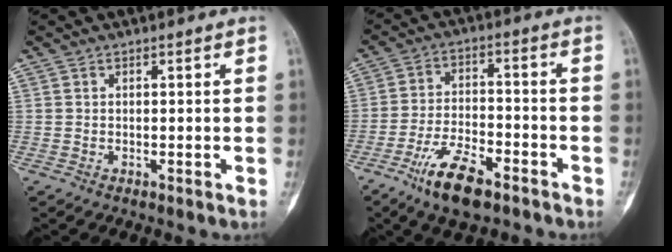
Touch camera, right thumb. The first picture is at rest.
{"total": 11.2, "force": [-7.2, 4.4, 7.4], "torque": [-0.129, 0.033, -0.131]}